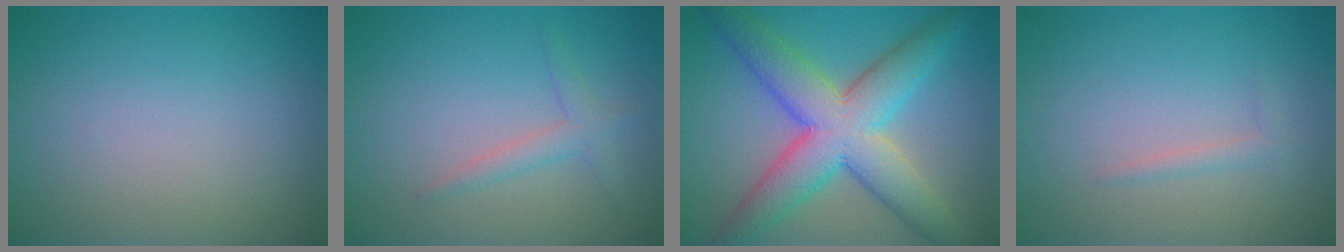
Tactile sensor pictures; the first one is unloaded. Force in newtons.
{"total": 1.6, "press": 1.6, "slide": 0.0}
{"total": 9.2, "press": 9.2, "slide": 0.2}
{"total": 1.0, "press": 1.0, "slide": 0.1}